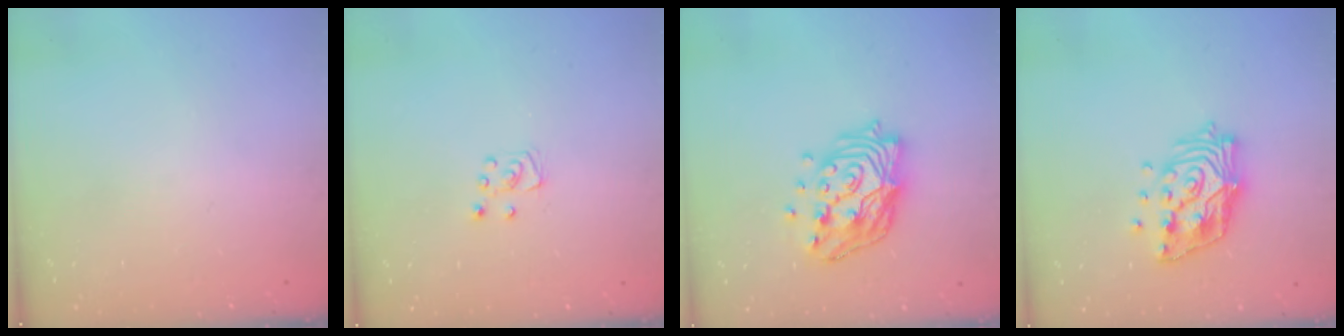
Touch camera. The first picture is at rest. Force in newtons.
{"total": 4.4, "press": 4.4, "slide": 0.2}
{"total": 17.3, "press": 16.6, "slide": 4.8}
{"total": 15.4, "press": 15.3, "slide": 1.6}